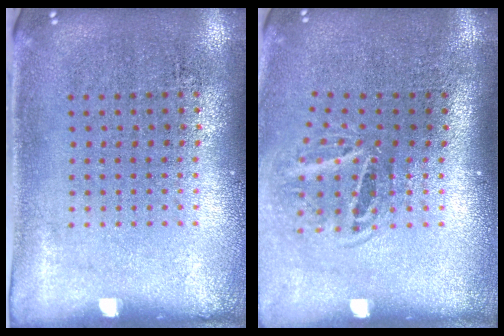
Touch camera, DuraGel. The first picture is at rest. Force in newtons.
{"total": 1.9, "press": 1.2, "slide": 1.5}